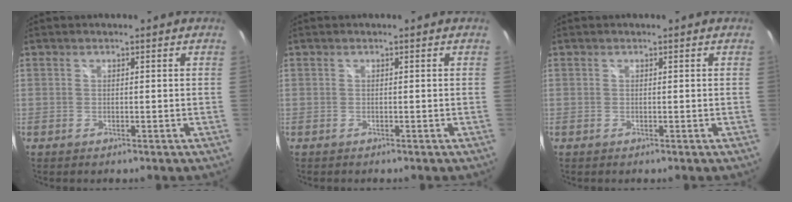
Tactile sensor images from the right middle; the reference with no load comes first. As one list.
[{"total": 0.0}, {"total": 0.0}]